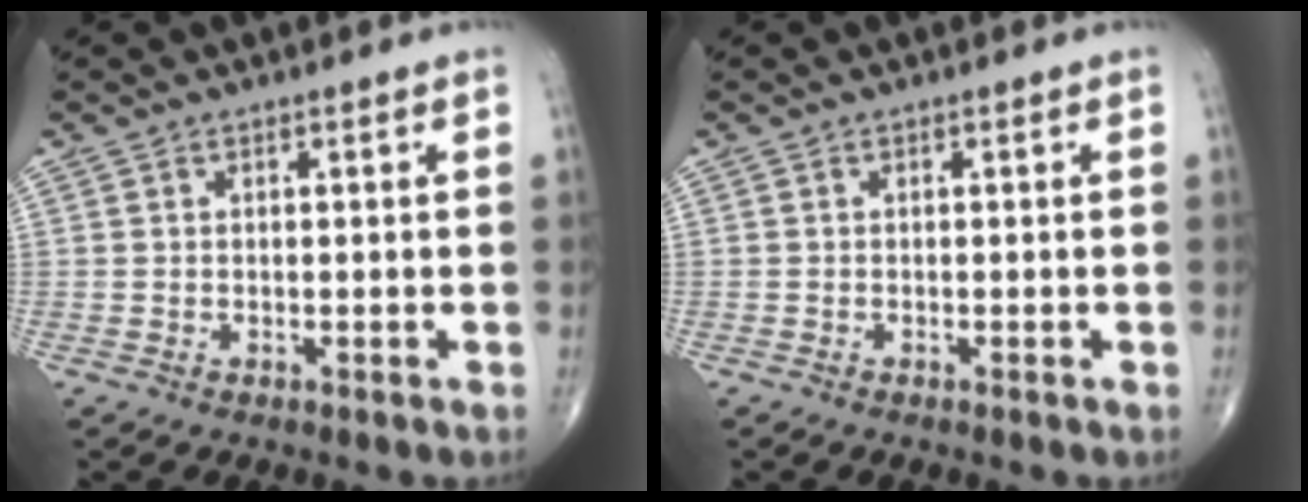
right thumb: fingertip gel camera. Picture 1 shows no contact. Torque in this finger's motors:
{"motor_torque": [-0.05, 0.11, -0.13, -0.03, 0.02]}